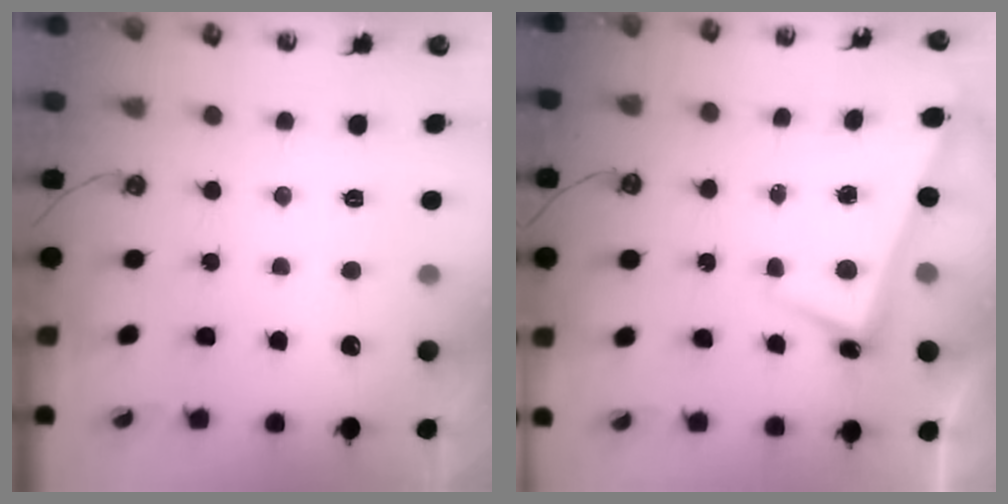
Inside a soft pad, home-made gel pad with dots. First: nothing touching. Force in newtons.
{"total": 2.6, "press": 2.4, "slide": 0.8}